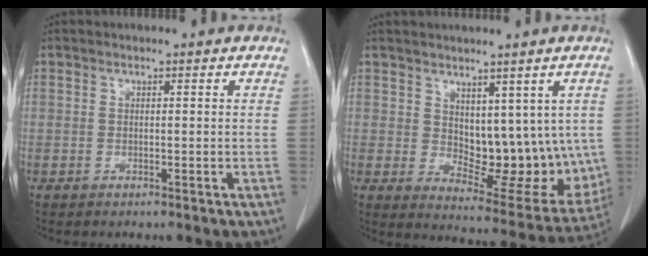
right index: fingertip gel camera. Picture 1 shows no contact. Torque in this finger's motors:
{"motor_torque": [0.12, 0.26, 0.09, 0.01]}